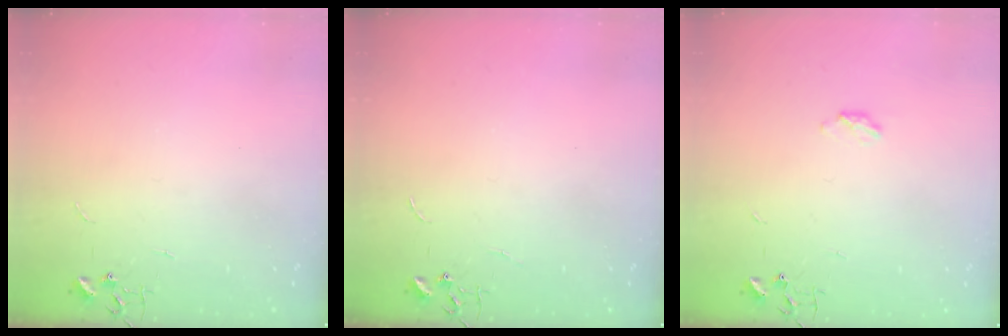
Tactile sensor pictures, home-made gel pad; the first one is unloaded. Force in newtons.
{"total": 0.0}
{"total": 3.5, "press": 3.4, "slide": 0.6}